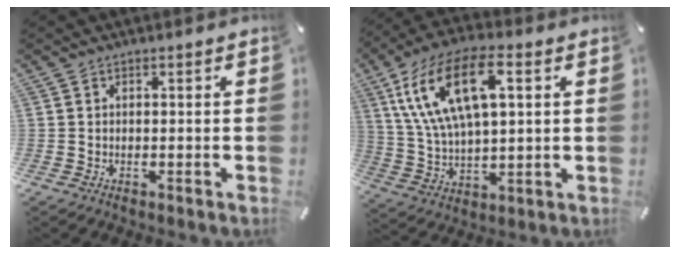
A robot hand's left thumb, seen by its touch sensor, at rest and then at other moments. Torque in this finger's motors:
{"motor_torque": [2.52, 2.49, 1.50, -1.27, 0.30]}